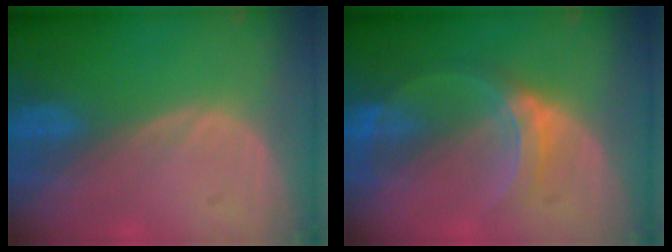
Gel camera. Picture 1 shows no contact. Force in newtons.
{"total": 5.3, "press": 5.3, "slide": 0.5}